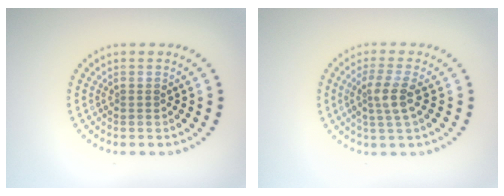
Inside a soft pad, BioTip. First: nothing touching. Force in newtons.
{"total": 2.6, "press": 2.3, "slide": 1.2}